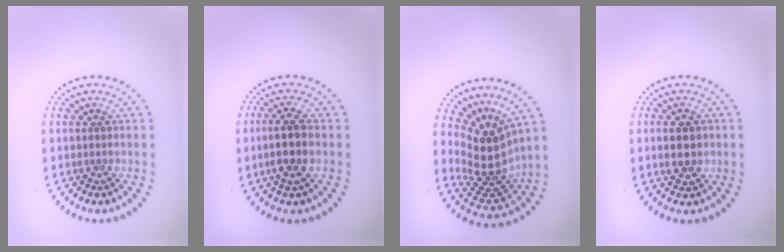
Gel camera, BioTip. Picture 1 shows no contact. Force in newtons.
{"total": 3.0, "press": 2.8, "slide": 1.1}
{"total": 4.6, "press": 3.5, "slide": 3.0}
{"total": 2.8, "press": 2.8, "slide": 0.2}